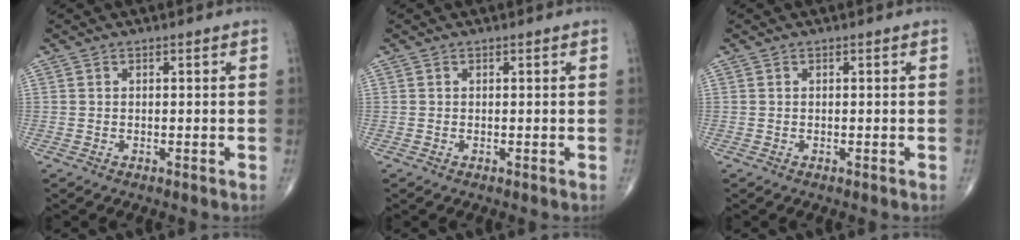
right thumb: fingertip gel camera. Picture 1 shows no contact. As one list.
[{"total": 0.0}, {"total": 0.0}]